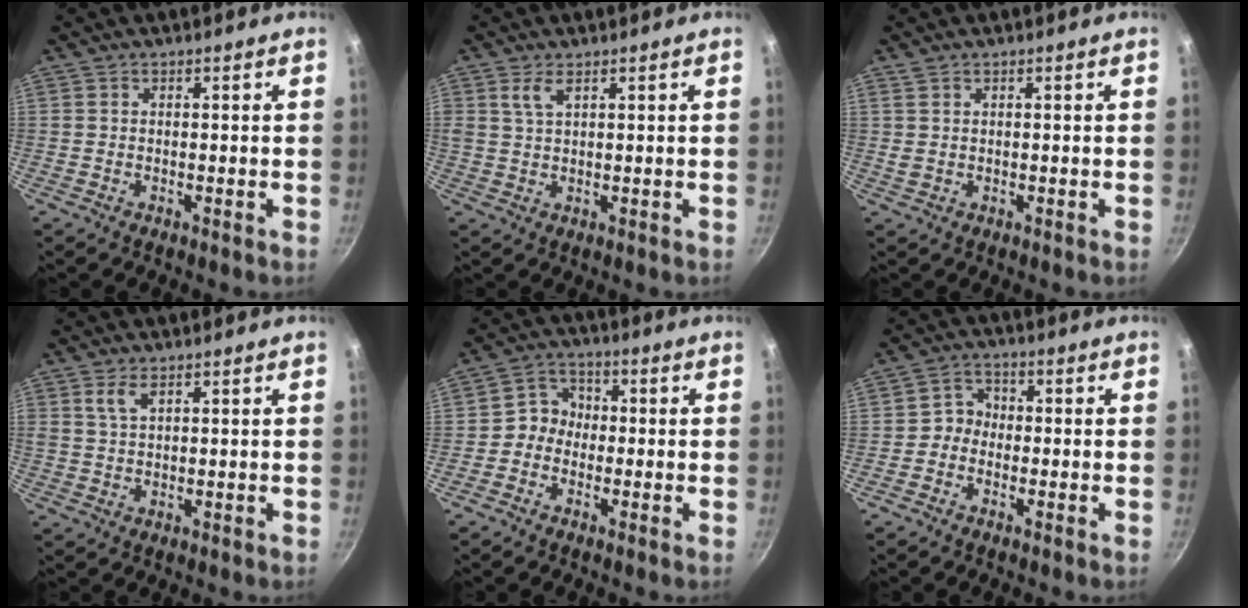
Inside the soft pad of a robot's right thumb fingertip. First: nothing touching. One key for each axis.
{"total": 2.9, "fx": 1.7, "fy": 1.1, "fz": 2.1, "tx": -0.046, "ty": -0.003, "tz": 0.040}
{"total": 1.4, "fx": 0.9, "fy": 0.8, "fz": 0.8, "tx": -0.016, "ty": 0.000, "tz": 0.026}
{"total": 2.9, "fx": 1.7, "fy": 1.2, "fz": 2.0, "tx": -0.042, "ty": -0.004, "tz": 0.040}
{"total": 5.7, "fx": -1.1, "fy": 4.9, "fz": 2.6, "tx": -0.016, "ty": 0.025, "tz": -0.037}
{"total": 4.1, "fx": -1.0, "fy": 3.5, "fz": 1.9, "tx": -0.010, "ty": 0.018, "tz": -0.032}